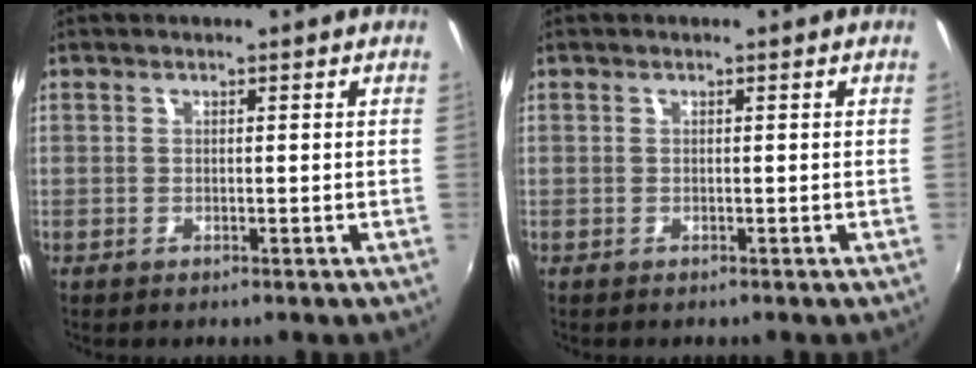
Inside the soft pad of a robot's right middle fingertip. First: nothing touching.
{"total": 0.0}